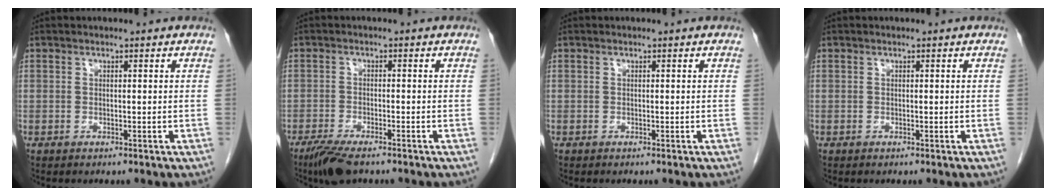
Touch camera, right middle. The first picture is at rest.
{"total": 5.6, "force": [-4.2, 1.3, 3.5], "torque": [-0.065, -0.011, -0.073]}
{"total": 0.0}
{"total": 0.0}